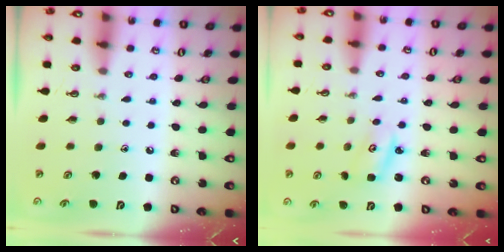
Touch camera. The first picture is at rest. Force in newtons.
{"total": 2.8, "press": 2.8, "slide": 0.2}